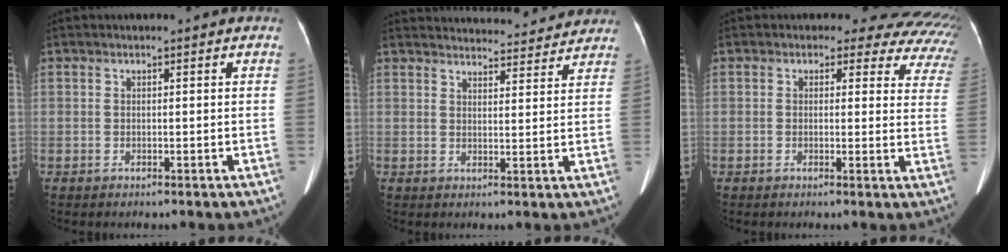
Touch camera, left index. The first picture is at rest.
{"total": 17.8, "force": [17.2, 3.4, 3.3], "torque": [-0.039, 0.019, 0.213]}
{"total": 13.7, "force": [11.7, 5.9, 3.7], "torque": [-0.016, -0.032, 0.087]}